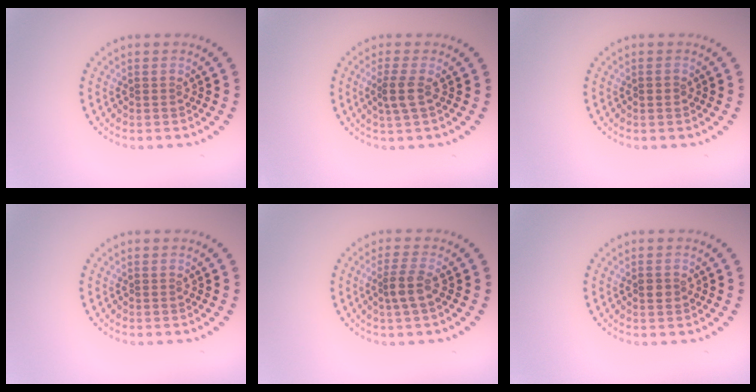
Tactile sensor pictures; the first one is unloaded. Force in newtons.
{"total": 1.8, "press": 1.5, "slide": 1.0}
{"total": 0.8, "press": 0.8, "slide": 0.1}
{"total": 0.0}
{"total": 2.2, "press": 1.7, "slide": 1.3}
{"total": 1.2, "press": 1.1, "slide": 0.2}